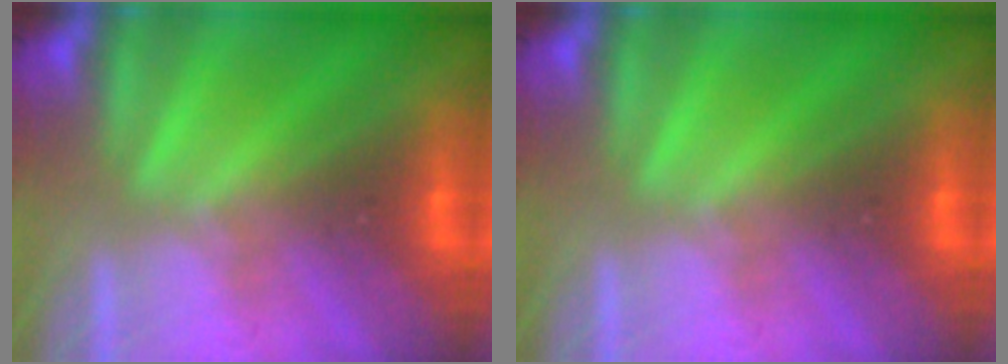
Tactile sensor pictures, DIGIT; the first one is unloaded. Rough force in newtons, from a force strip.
{"total": 0.0}